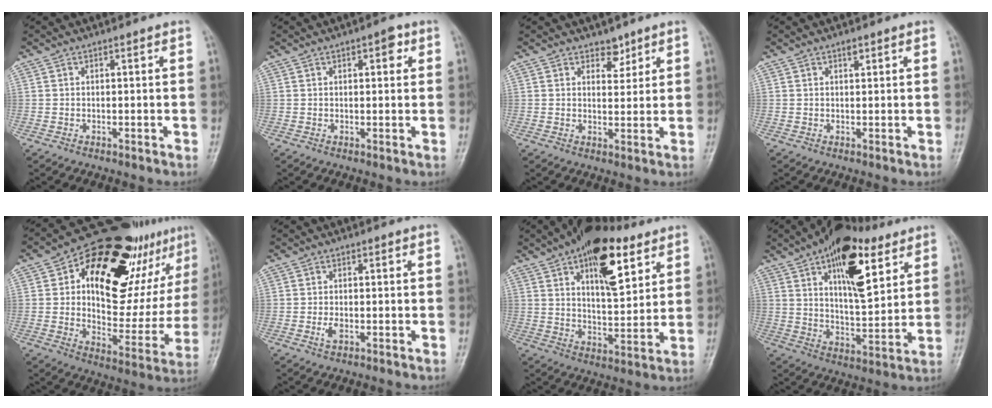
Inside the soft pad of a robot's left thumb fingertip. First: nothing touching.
{"total": 2.9, "force": [1.3, 1.3, 2.2], "torque": [-0.020, 0.000, 0.013]}
{"total": 3.0, "force": [2.3, 1.7, 1.0], "torque": [0.005, -0.016, 0.036]}
{"total": 1.1, "force": [0.7, 0.5, 0.7], "torque": [-0.007, -0.003, 0.011]}
{"total": 30.5, "force": [13.8, 15.2, 22.7], "torque": [-0.269, 0.004, 0.212]}
{"total": 1.9, "force": [-0.6, 1.1, 1.5], "torque": [-0.031, -0.002, -0.012]}
{"total": 16.3, "force": [8.2, 7.4, 12.0], "torque": [-0.143, -0.030, 0.127]}
{"total": 18.0, "force": [8.8, 8.0, 13.6], "torque": [-0.171, -0.031, 0.139]}